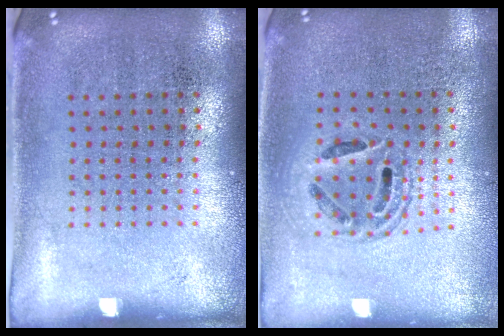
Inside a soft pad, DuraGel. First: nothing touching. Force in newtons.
{"total": 1.5, "press": 1.3, "slide": 0.7}